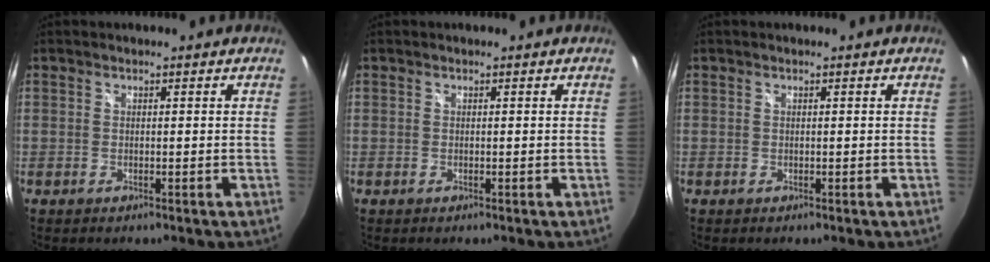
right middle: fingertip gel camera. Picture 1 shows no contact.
{"total": 0.0}
{"total": 0.0}